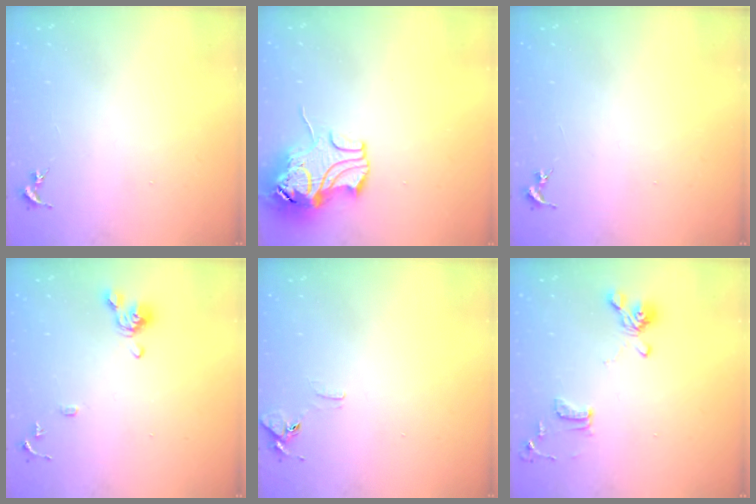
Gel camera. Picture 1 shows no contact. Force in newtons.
{"total": 11.2, "press": 11.0, "slide": 1.7}
{"total": 0.0}
{"total": 9.8, "press": 9.7, "slide": 1.4}
{"total": 6.2, "press": 6.1, "slide": 0.6}
{"total": 12.3, "press": 12.2, "slide": 1.8}